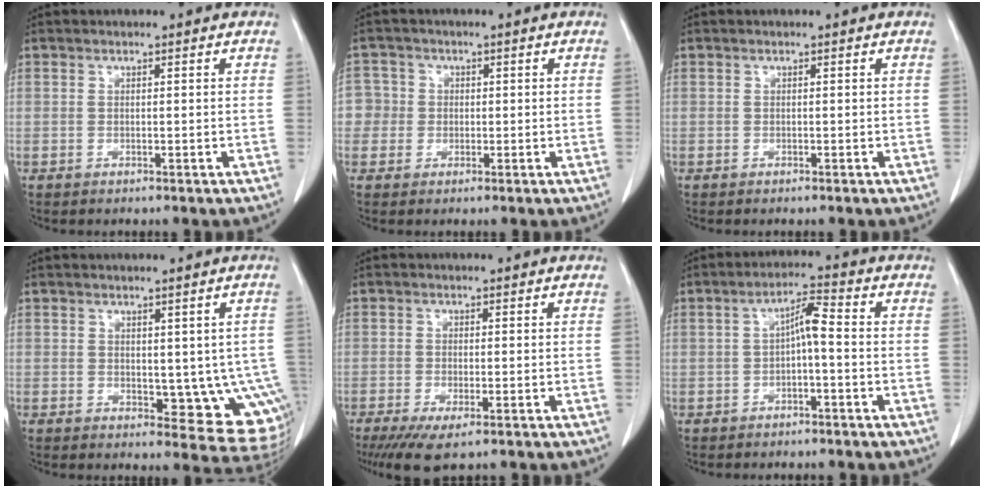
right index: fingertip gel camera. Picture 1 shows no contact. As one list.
[{"total": 3.9, "force": [-0.2, 3.9, -0.1], "torque": [0.016, 0.016, -0.007]}, {"total": 0.0}, {"total": 8.7, "force": [-0.4, 4.8, 7.3], "torque": [-0.063, -0.012, 0.004]}, {"total": 5.2, "force": [-3.3, 1.1, 3.8], "torque": [-0.066, -0.015, -0.053]}, {"total": 4.2, "force": [-0.5, 0.7, 4.1], "torque": [-0.070, 0.017, -0.007]}]